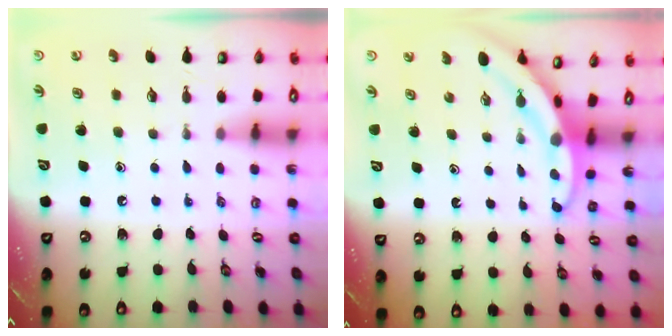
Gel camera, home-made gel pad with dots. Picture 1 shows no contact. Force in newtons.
{"total": 3.7, "press": 3.7, "slide": 0.5}